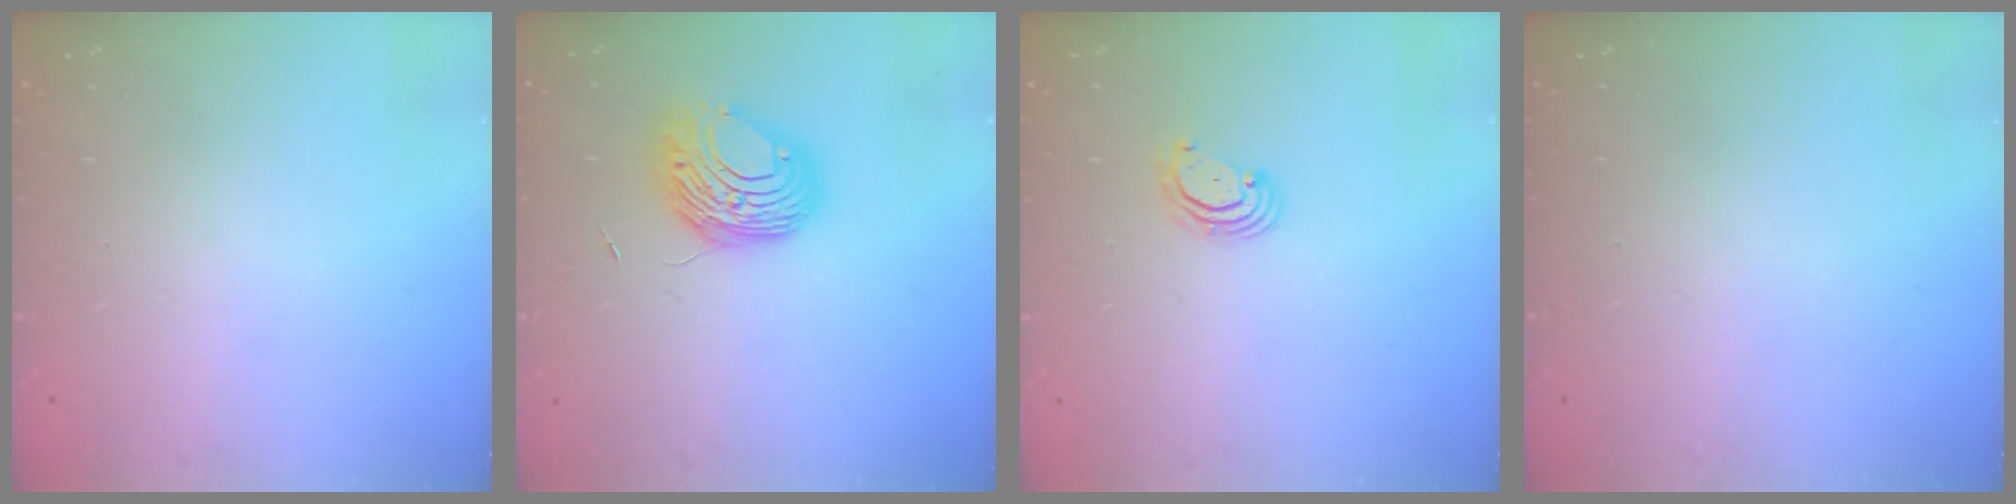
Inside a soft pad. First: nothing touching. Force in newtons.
{"total": 9.1, "press": 9.1, "slide": 0.4}
{"total": 3.2, "press": 3.2, "slide": 0.5}
{"total": 0.0}